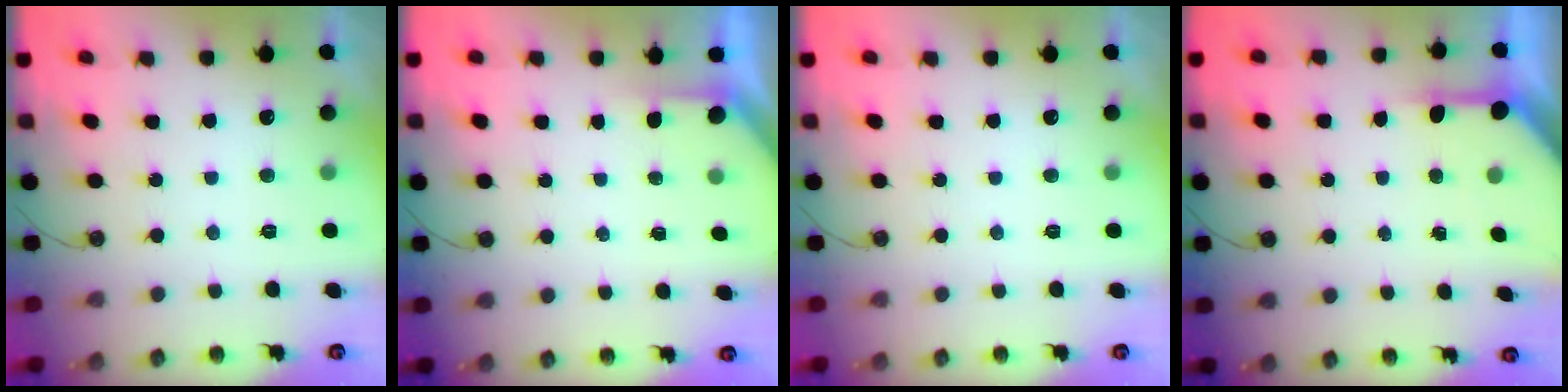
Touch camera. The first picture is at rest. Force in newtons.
{"total": 1.5, "press": 1.5, "slide": 0.1}
{"total": 0.0}
{"total": 5.7, "press": 5.7, "slide": 0.4}